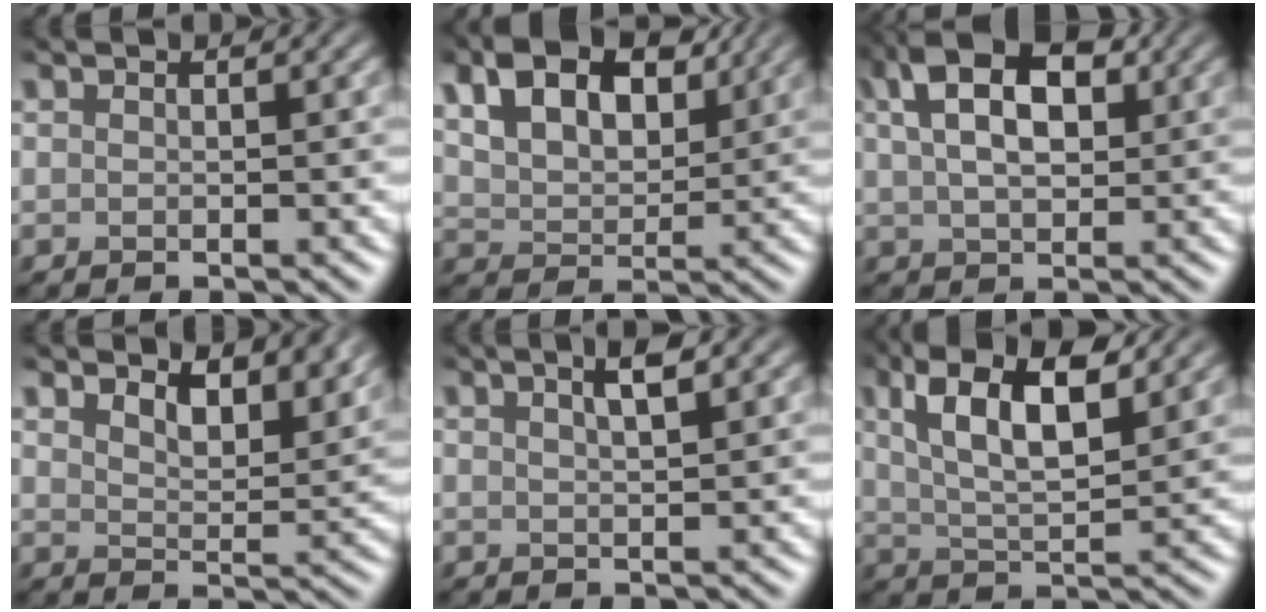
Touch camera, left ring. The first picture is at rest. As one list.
[{"total": 7.8, "force": [3.6, 4.6, 5.1], "torque": [-0.104, 0.011, 0.056]}, {"total": 8.0, "force": [2.9, 4.4, 6.0], "torque": [-0.115, 0.033, 0.041]}, {"total": 4.9, "force": [3.9, 1.8, 2.3], "torque": [-0.049, -0.002, 0.051]}, {"total": 1.9, "force": [1.1, 0.1, 1.5], "torque": [-0.027, 0.009, 0.019]}, {"total": 7.9, "force": [3.7, 2.8, 6.4], "torque": [-0.116, 0.014, 0.061]}]